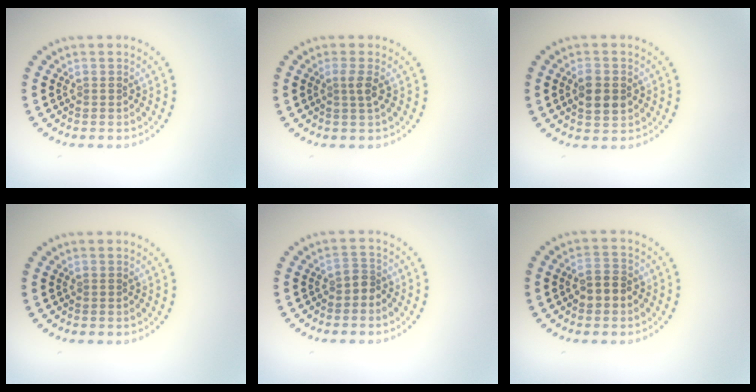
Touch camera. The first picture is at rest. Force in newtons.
{"total": 1.5, "press": 1.1, "slide": 1.0}
{"total": 3.2, "press": 3.2, "slide": 0.2}
{"total": 0.0}
{"total": 1.4, "press": 1.0, "slide": 0.9}
{"total": 2.5, "press": 2.5, "slide": 0.3}